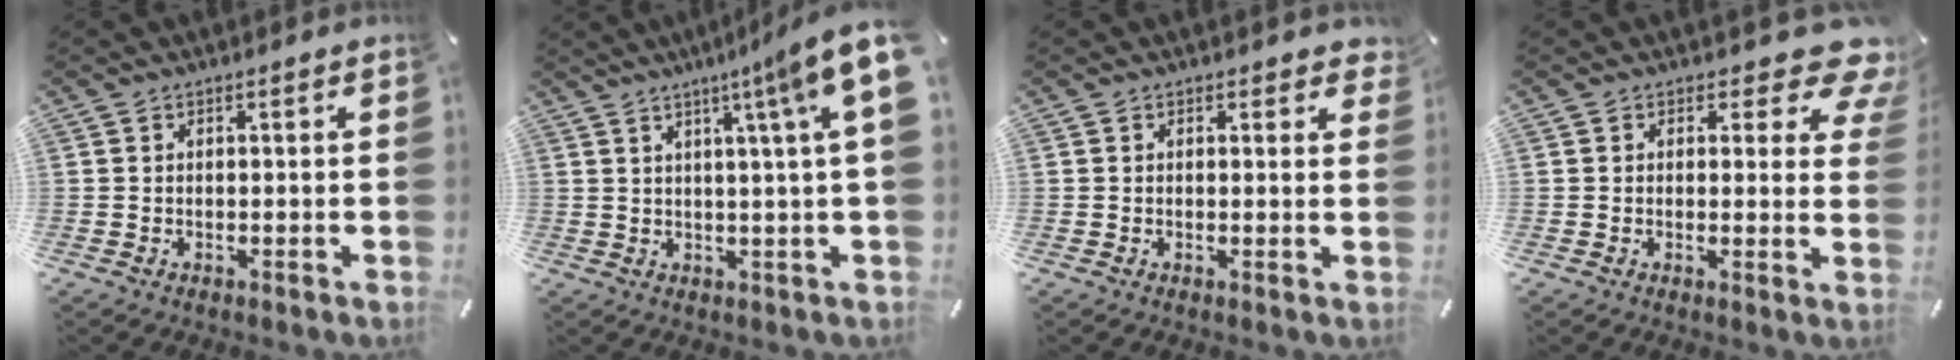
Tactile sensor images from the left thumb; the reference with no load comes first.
{"total": 10.6, "force": [4.7, 0.0, 9.5], "torque": [-0.158, -0.024, 0.076]}
{"total": 1.3, "force": [0.9, 0.8, 0.5], "torque": [0.005, -0.003, 0.012]}
{"total": 8.1, "force": [4.9, 4.0, 5.0], "torque": [-0.044, -0.036, 0.079]}